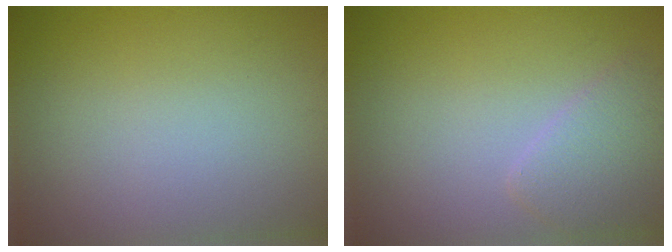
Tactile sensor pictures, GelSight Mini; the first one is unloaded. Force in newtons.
{"total": 2.5, "press": 2.5, "slide": 0.1}